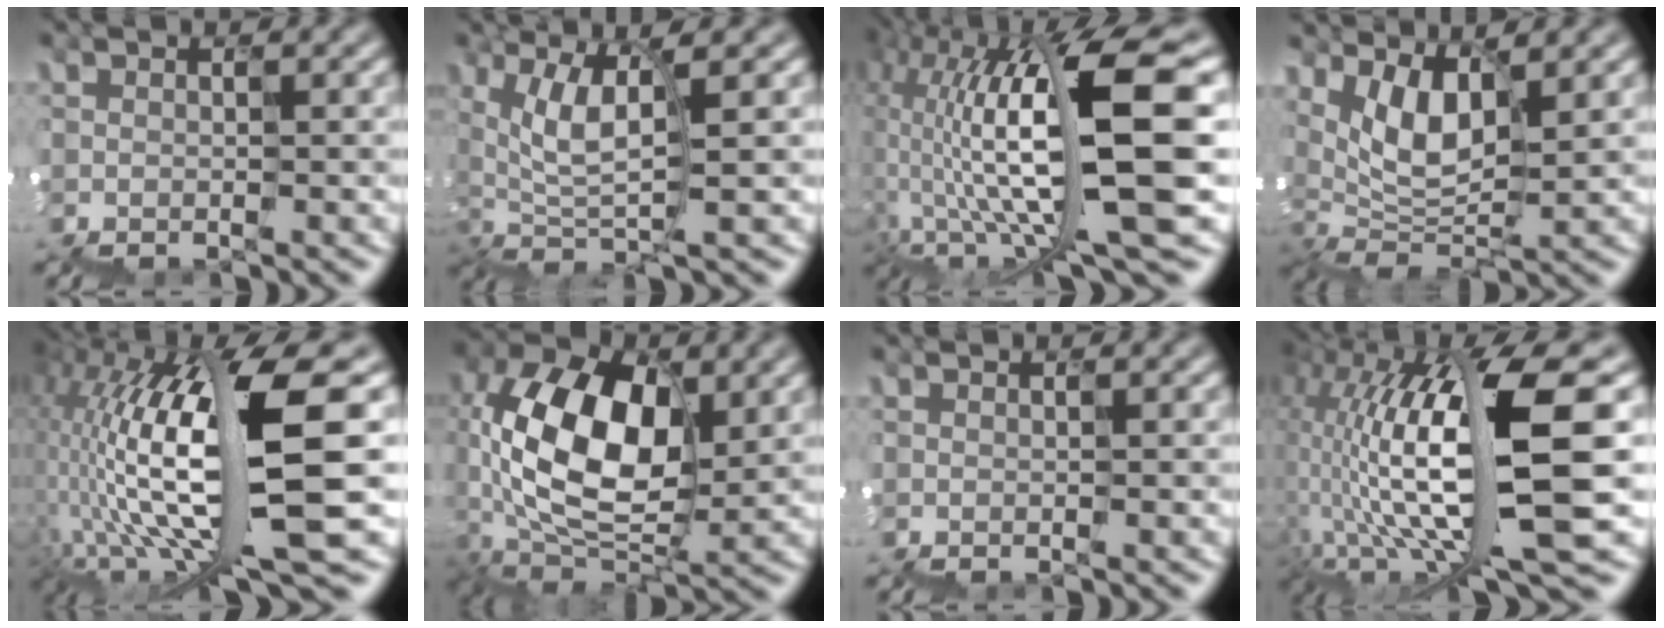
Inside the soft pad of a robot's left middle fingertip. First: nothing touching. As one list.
[{"total": 4.1, "force": [0.2, 1.5, 3.8], "torque": [-0.104, 0.000, -0.005]}, {"total": 12.3, "force": [2.0, 4.4, 11.3], "torque": [-0.239, -0.002, 0.057]}, {"total": 3.9, "force": [1.9, 1.9, 2.9], "torque": [-0.084, -0.001, 0.035]}, {"total": 13.7, "force": [-0.9, 3.3, 13.3], "torque": [-0.270, 0.020, -0.007]}, {"total": 9.4, "force": [0.3, 5.9, 7.3], "torque": [-0.170, 0.007, -0.001]}, {"total": 0.0}, {"total": 13.2, "force": [0.5, 3.7, 12.7], "torque": [-0.265, 0.007, 0.025]}]